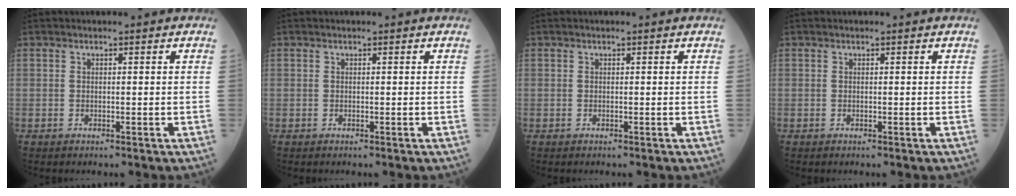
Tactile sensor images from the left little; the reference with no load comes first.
{"total": 0.0}
{"total": 0.0}
{"total": 0.0}